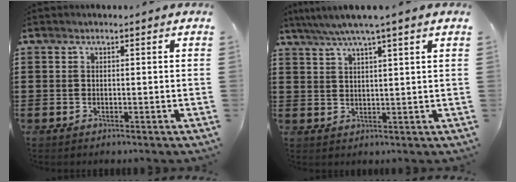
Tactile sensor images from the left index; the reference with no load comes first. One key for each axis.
{"total": 4.0, "fx": 2.9, "fy": -0.5, "fz": 2.7, "tx": -0.060, "ty": -0.007, "tz": 0.050}